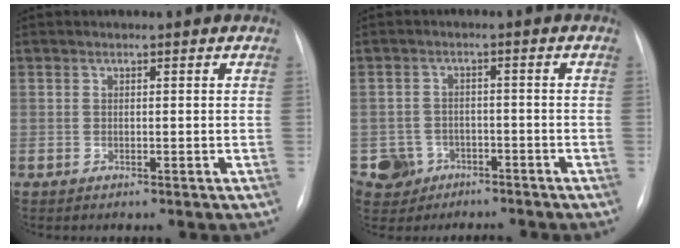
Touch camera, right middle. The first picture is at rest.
{"total": 6.2, "force": [-3.9, 4.8, 0.3], "torque": [-0.011, 0.009, -0.062]}